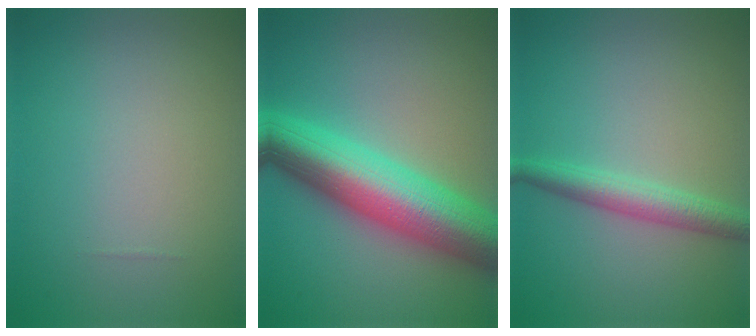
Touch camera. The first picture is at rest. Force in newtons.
{"total": 10.7, "press": 10.7, "slide": 0.1}
{"total": 3.0, "press": 3.0, "slide": 0.1}